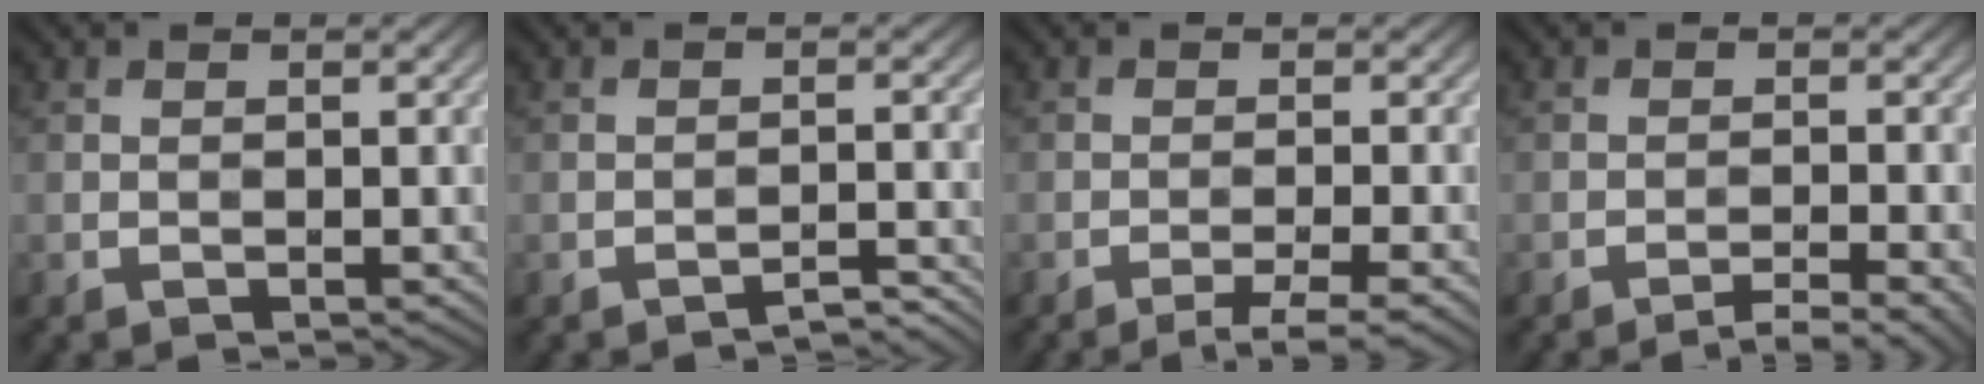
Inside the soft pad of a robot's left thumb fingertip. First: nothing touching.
{"total": 2.6, "force": [-2.4, 0.1, 0.7], "torque": [0.000, 0.013, -0.037]}
{"total": 3.1, "force": [-2.1, 0.3, 2.3], "torque": [-0.032, 0.007, -0.039]}
{"total": 3.5, "force": [-2.6, 0.4, 2.4], "torque": [-0.034, 0.011, -0.045]}